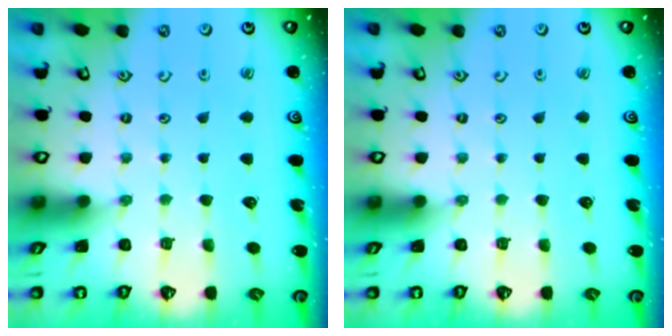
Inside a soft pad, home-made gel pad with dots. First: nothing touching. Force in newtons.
{"total": 0.0}